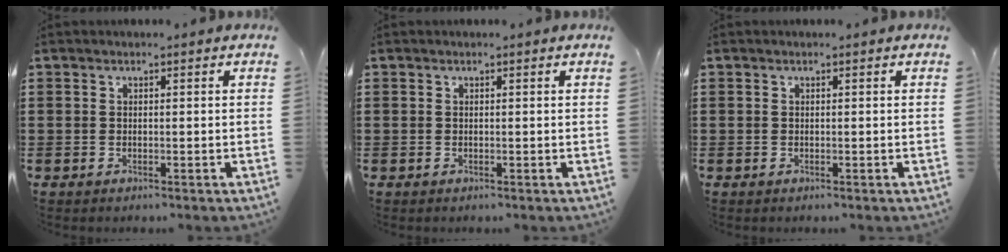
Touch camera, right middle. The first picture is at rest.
{"total": 0.0}
{"total": 0.0}